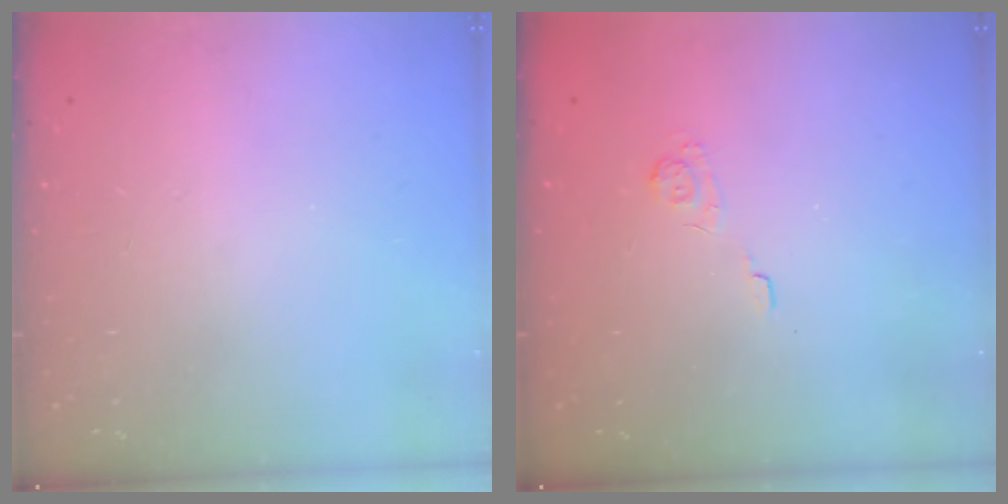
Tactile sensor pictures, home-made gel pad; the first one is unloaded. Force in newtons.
{"total": 2.2, "press": 1.7, "slide": 1.4}